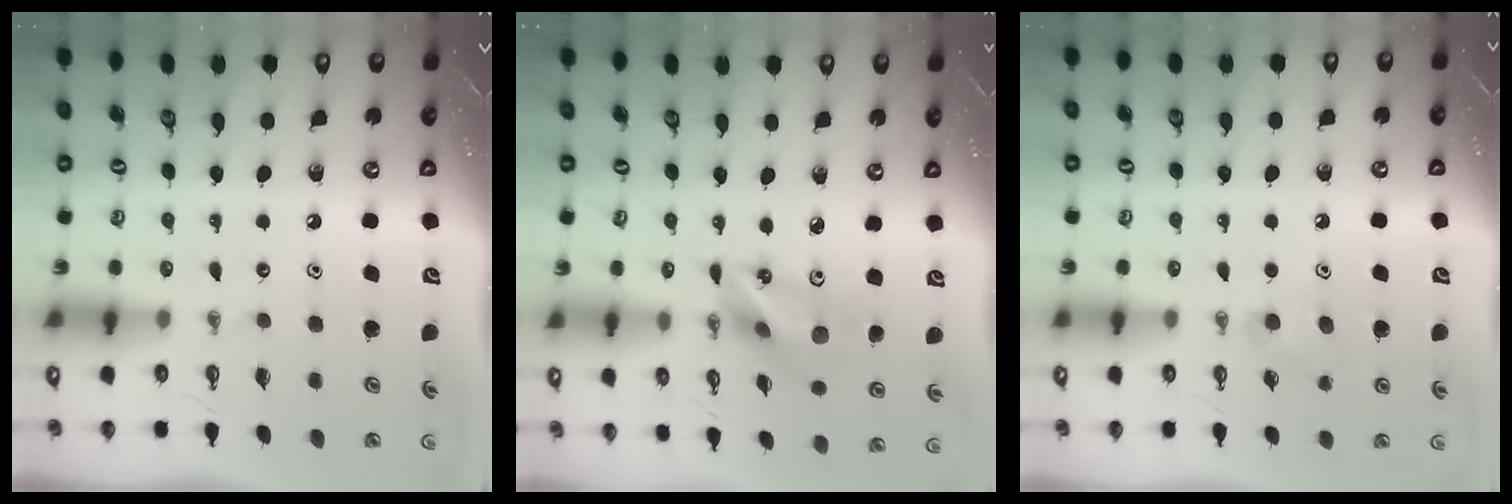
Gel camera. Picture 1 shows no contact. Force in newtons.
{"total": 12.5, "press": 12.2, "slide": 2.9}
{"total": 4.8, "press": 4.2, "slide": 2.3}